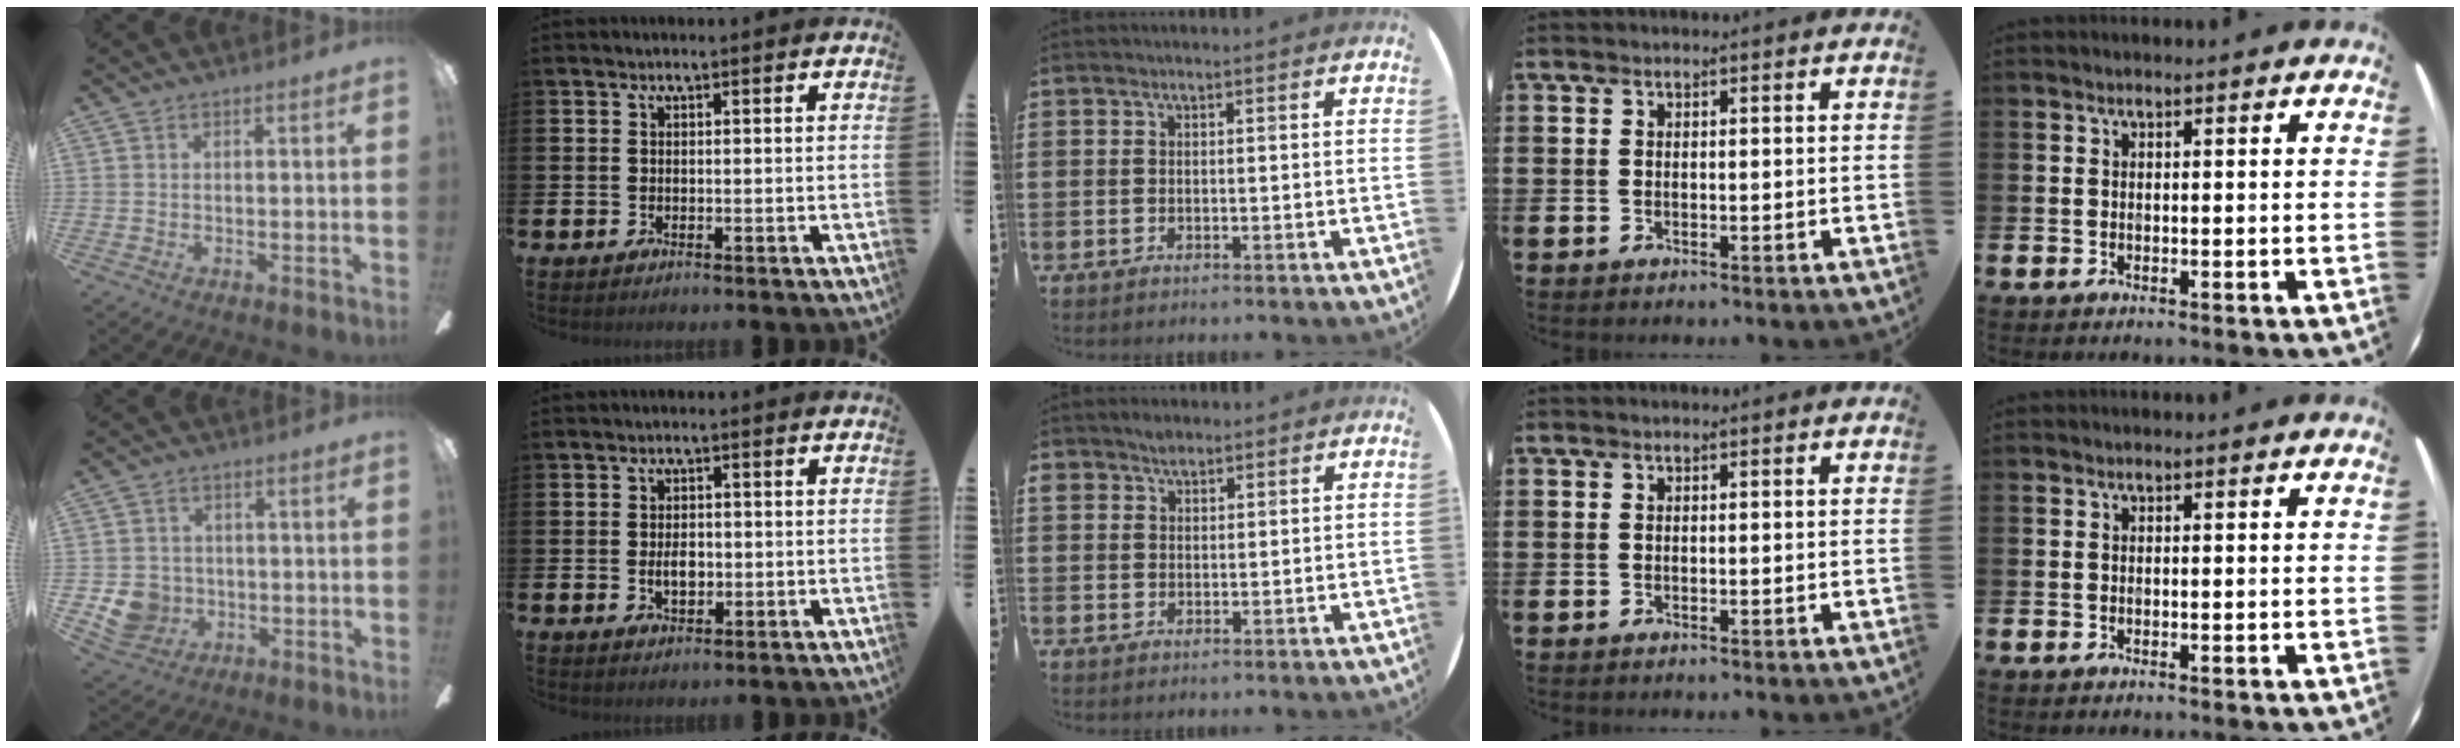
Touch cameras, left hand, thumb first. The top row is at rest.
{"thumb": {"total": 7.0, "force": [-0.9, 6.6, 2.1], "torque": [-0.049, 0.007, -0.012]}, "index": {"total": 2.7, "force": [-0.2, 1.6, 2.1], "torque": [-0.023, -0.003, -0.008]}, "middle": {"total": 2.0, "force": [1.7, 1.0, 0.3], "torque": [-0.001, -0.001, 0.033]}}